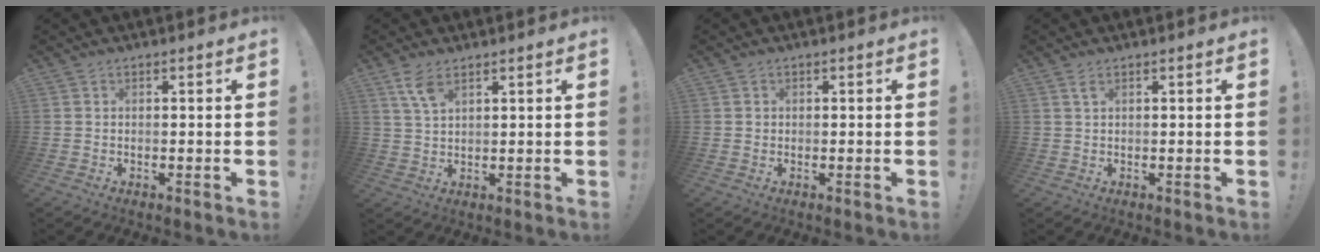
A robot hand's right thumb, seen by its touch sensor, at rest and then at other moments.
{"total": 6.2, "force": [3.9, 2.4, 4.2], "torque": [-0.082, -0.013, 0.072]}
{"total": 1.0, "force": [0.0, 1.0, 0.0], "torque": [0.000, 0.003, -0.001]}
{"total": 1.9, "force": [0.9, 0.6, 1.5], "torque": [-0.026, -0.001, 0.015]}